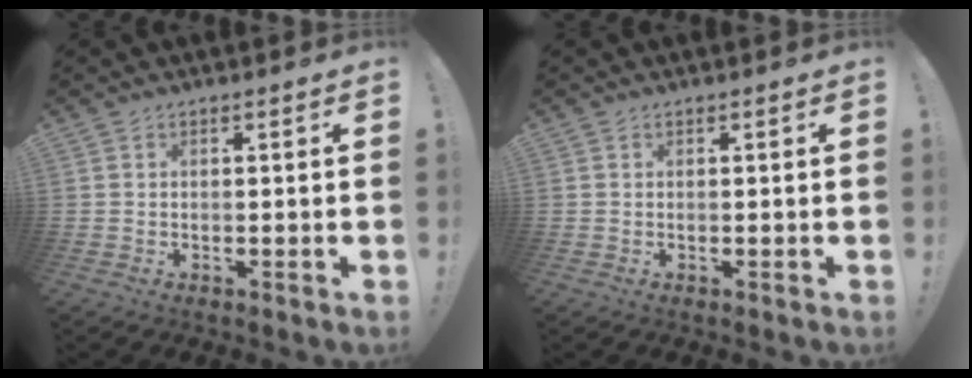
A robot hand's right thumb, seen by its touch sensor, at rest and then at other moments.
{"total": 0.0}